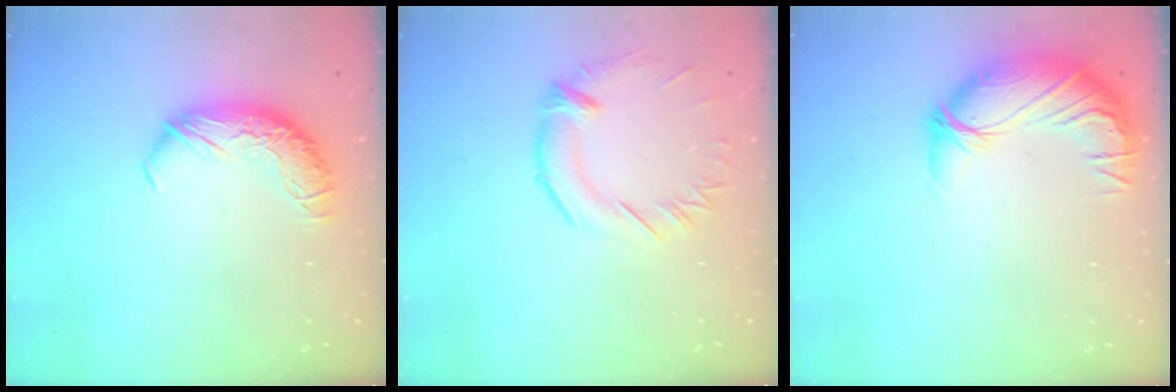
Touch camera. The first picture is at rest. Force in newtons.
{"total": 1.4, "press": 0.7, "slide": 1.2}
{"total": 2.8, "press": 0.0, "slide": 2.8}